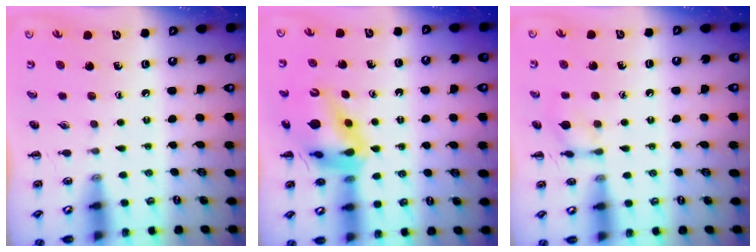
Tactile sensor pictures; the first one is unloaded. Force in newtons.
{"total": 13.7, "press": 13.1, "slide": 3.8}
{"total": 8.9, "press": 8.9, "slide": 0.4}